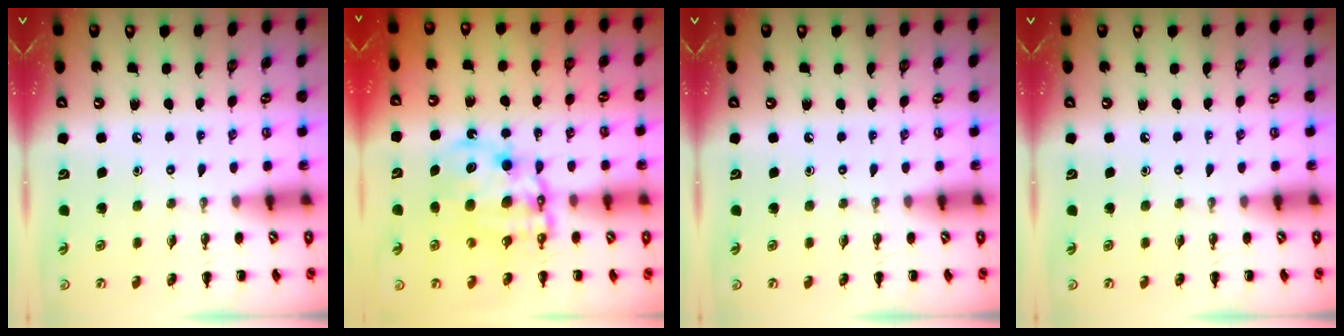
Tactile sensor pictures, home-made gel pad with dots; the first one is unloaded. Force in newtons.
{"total": 11.6, "press": 11.4, "slide": 2.5}
{"total": 0.0}
{"total": 0.0}